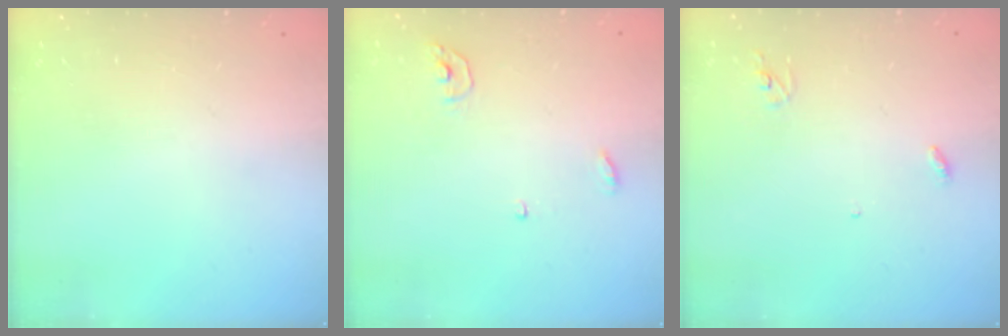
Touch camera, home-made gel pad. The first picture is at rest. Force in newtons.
{"total": 3.8, "press": 3.8, "slide": 0.5}
{"total": 3.0, "press": 2.9, "slide": 0.2}